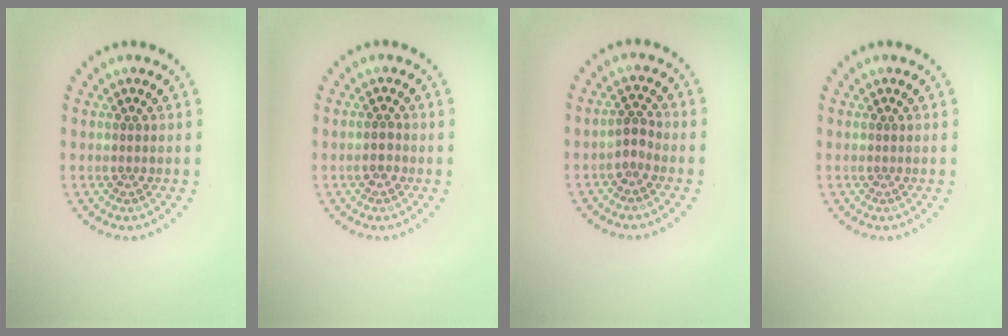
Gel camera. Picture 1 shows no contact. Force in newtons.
{"total": 1.1, "press": 1.0, "slide": 0.4}
{"total": 1.2, "press": 1.0, "slide": 0.7}
{"total": 0.0}